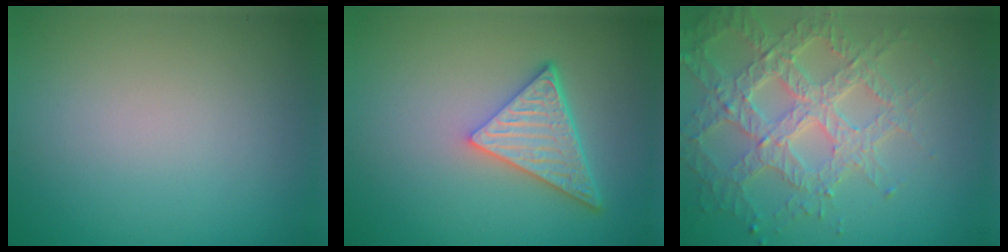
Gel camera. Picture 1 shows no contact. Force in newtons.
{"total": 5.1, "press": 3.8, "slide": 3.4}
{"total": 6.1, "press": 4.8, "slide": 3.7}